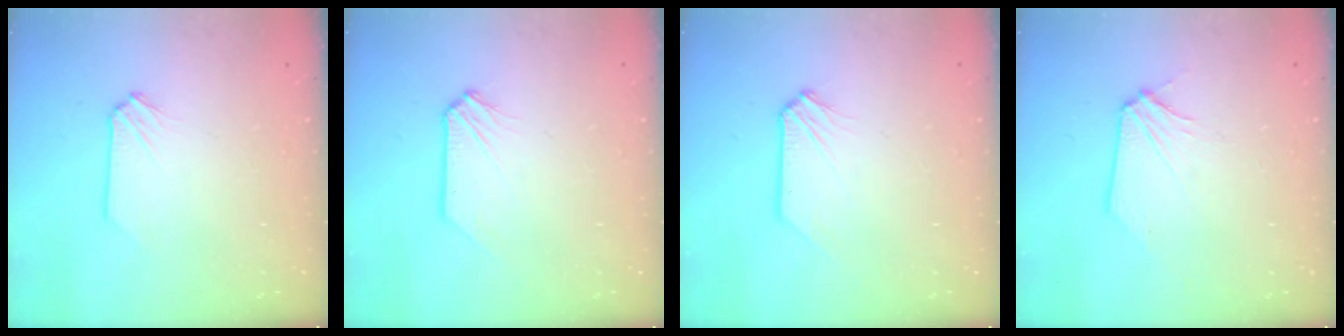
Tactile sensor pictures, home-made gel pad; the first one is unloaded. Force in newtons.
{"total": 0.0}
{"total": 0.0}
{"total": 3.1, "press": 3.0, "slide": 0.6}